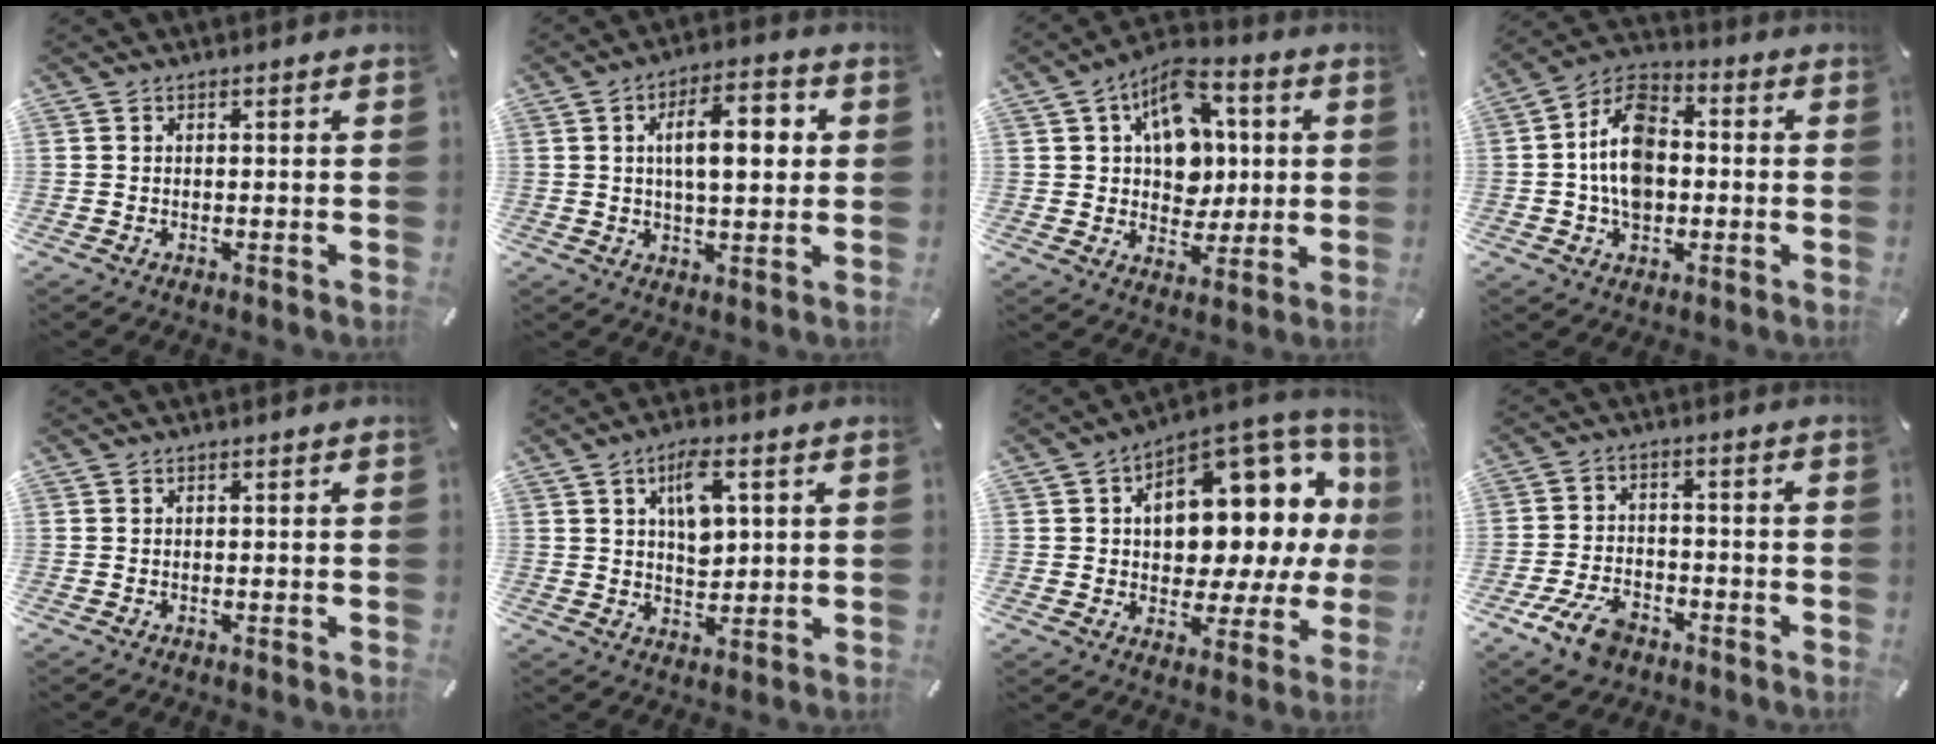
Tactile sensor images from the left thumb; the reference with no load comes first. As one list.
[{"total": 10.1, "force": [1.7, 4.6, 8.8], "torque": [-0.137, 0.003, 0.022]}, {"total": 13.3, "force": [4.0, 10.1, 7.7], "torque": [-0.117, -0.011, 0.079]}, {"total": 12.2, "force": [-1.0, 8.8, 8.4], "torque": [-0.177, 0.019, -0.017]}, {"total": 0.0}, {"total": 7.9, "force": [3.0, 4.2, 6.0], "torque": [-0.094, -0.003, 0.047]}, {"total": 15.3, "force": [5.2, 9.7, 10.6], "torque": [-0.123, -0.071, 0.081]}, {"total": 8.3, "force": [-5.0, 4.8, 4.6], "torque": [-0.105, 0.018, -0.094]}]